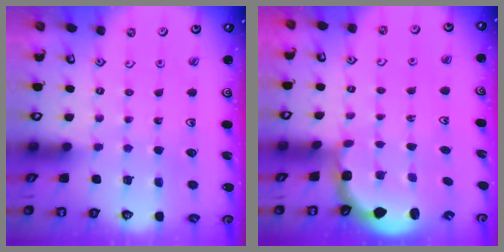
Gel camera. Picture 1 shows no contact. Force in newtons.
{"total": 2.9, "press": 1.7, "slide": 2.3}